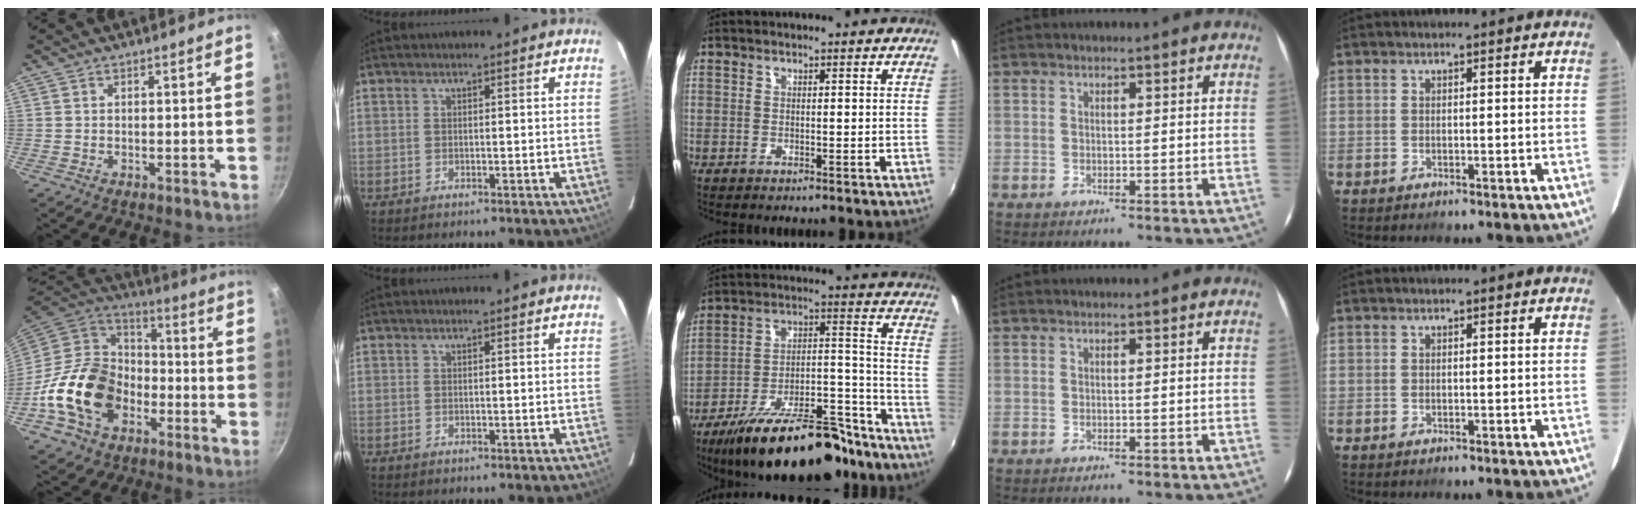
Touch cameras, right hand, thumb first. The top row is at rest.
{"thumb": {"total": 20.5, "force": [-7.2, 15.0, 12.0], "torque": [-0.197, 0.052, -0.142]}, "middle": {"total": 26.5, "force": [-20.2, 9.1, 14.5], "torque": [-0.236, 0.006, -0.292]}}